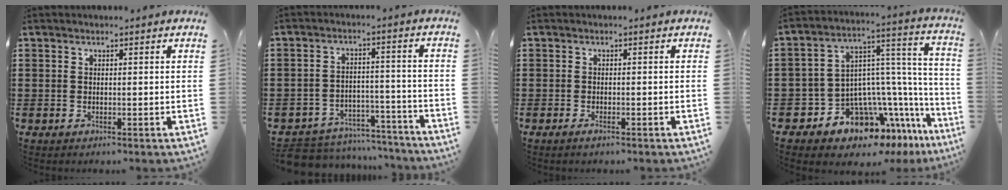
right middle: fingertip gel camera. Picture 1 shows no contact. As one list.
[{"total": 6.3, "force": [-6.2, 1.3, 0.6], "torque": [-0.010, 0.019, -0.123]}, {"total": 0.9, "force": [-0.5, 0.1, 0.7], "torque": [-0.017, -0.005, -0.007]}, {"total": 9.3, "force": [-7.0, 5.3, 3.1], "torque": [-0.083, -0.018, -0.132]}]